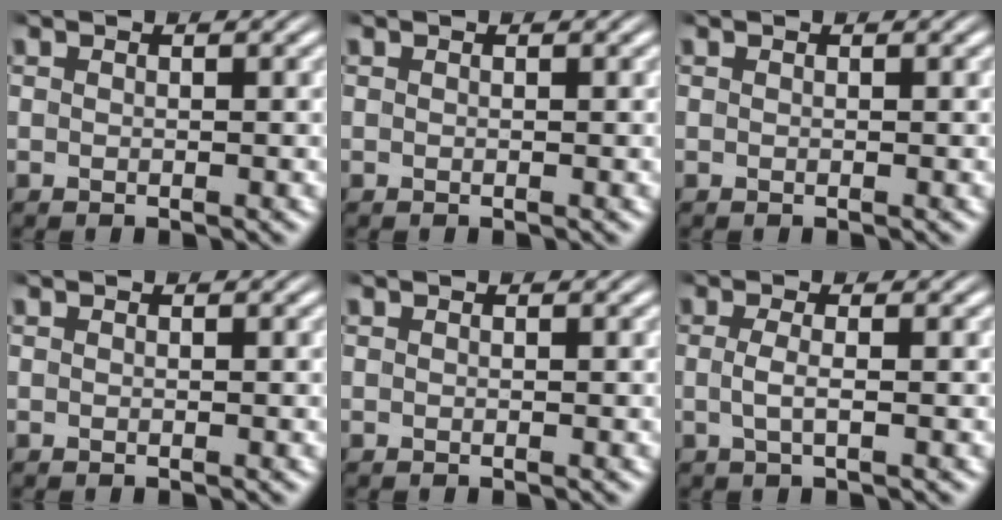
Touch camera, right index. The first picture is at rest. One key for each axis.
{"total": 0.0}
{"total": 0.0}
{"total": 0.0}
{"total": 0.0}
{"total": 1.7, "fx": -0.2, "fy": -0.1, "fz": 1.6, "tx": -0.042, "ty": -0.011, "tz": 0.002}